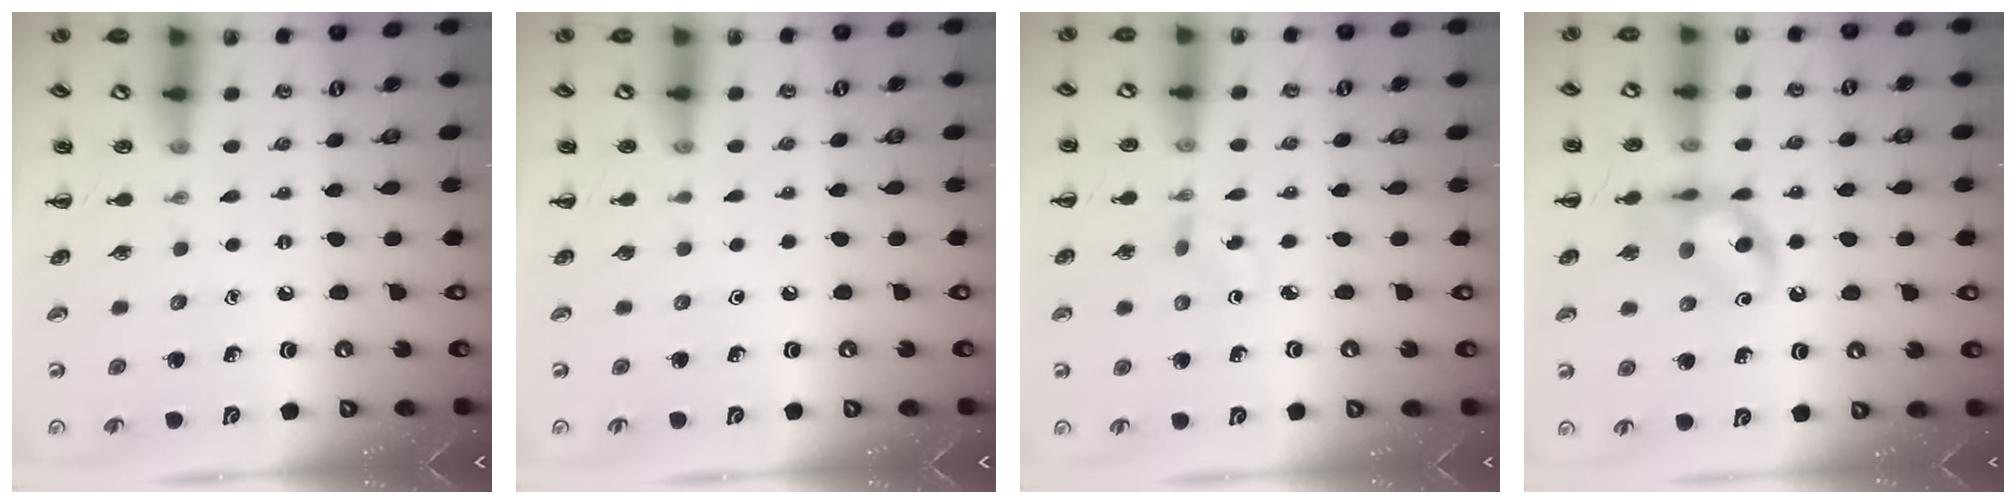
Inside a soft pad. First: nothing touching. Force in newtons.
{"total": 0.0}
{"total": 1.5, "press": 1.3, "slide": 0.8}
{"total": 12.9, "press": 12.7, "slide": 1.9}